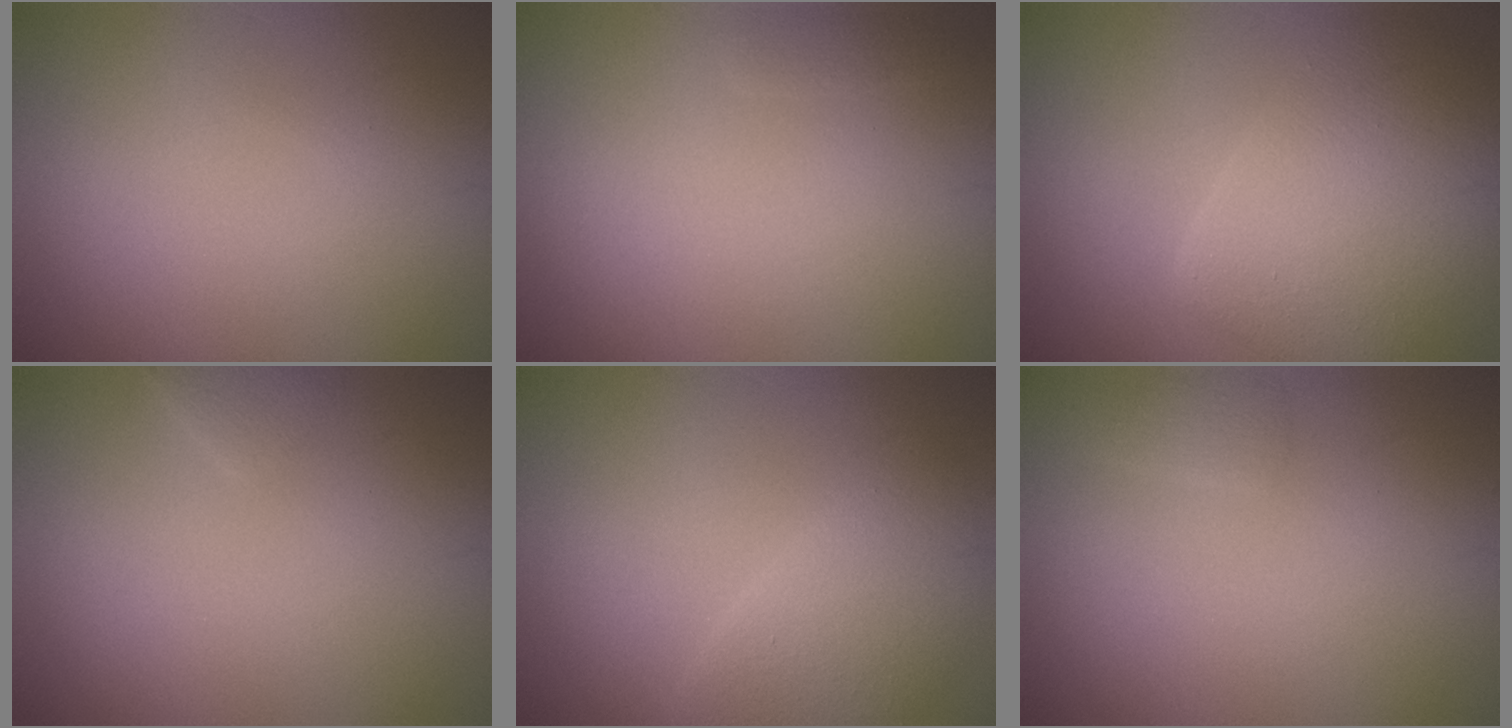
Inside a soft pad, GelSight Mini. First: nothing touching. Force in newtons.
{"total": 0.7, "press": 0.7, "slide": 0.0}
{"total": 6.9, "press": 6.9, "slide": 0.5}
{"total": 1.0, "press": 1.0, "slide": 0.1}
{"total": 2.9, "press": 2.9, "slide": 0.2}
{"total": 0.9, "press": 0.9, "slide": 0.1}